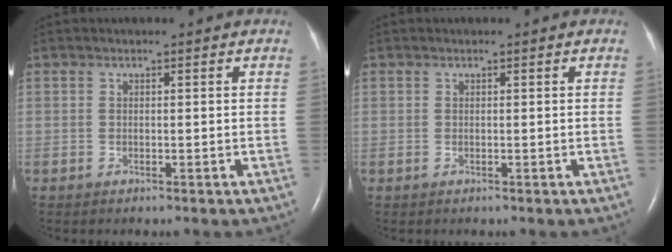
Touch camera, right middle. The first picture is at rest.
{"total": 0.0}